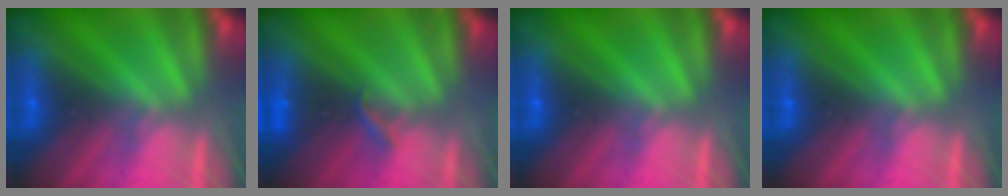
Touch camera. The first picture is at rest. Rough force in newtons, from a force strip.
{"total": 2.2}
{"total": 0.0}
{"total": 0.0}